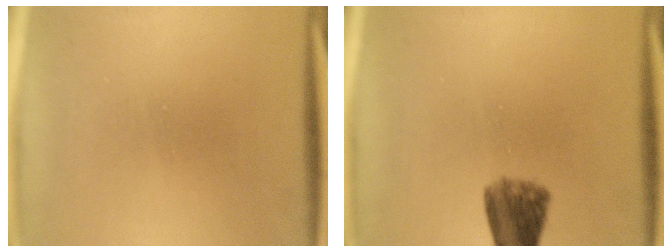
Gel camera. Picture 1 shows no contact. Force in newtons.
{"total": 6.2}